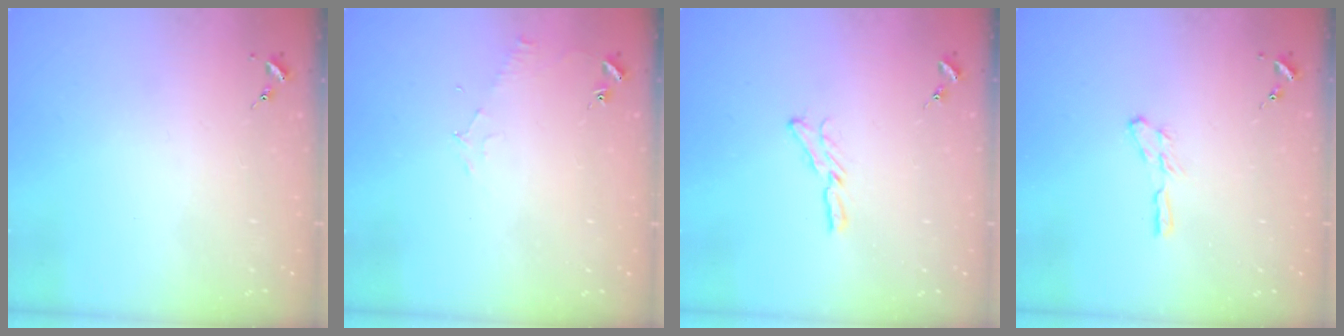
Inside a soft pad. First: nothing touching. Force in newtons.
{"total": 4.8, "press": 4.8, "slide": 0.6}
{"total": 5.9, "press": 5.9, "slide": 0.5}
{"total": 4.2, "press": 4.2, "slide": 0.1}